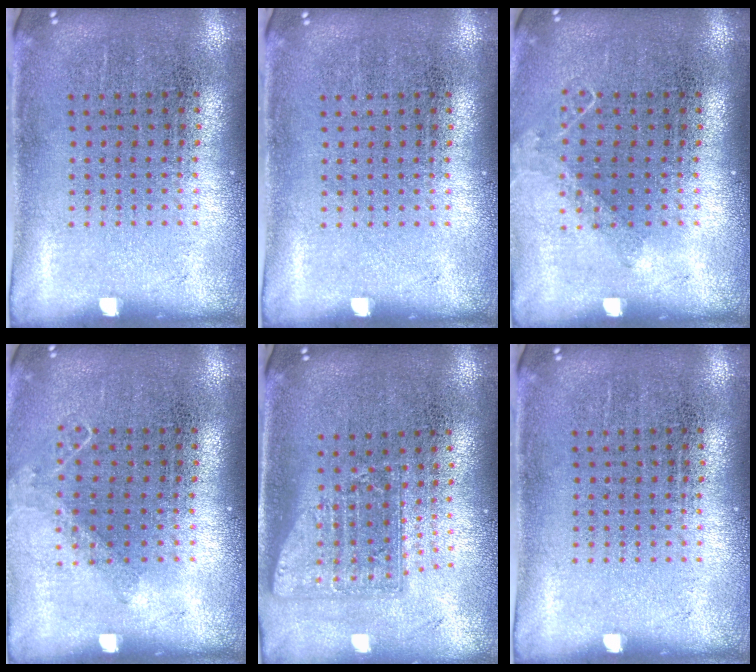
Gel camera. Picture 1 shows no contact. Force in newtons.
{"total": 0.0}
{"total": 0.9, "press": 0.9, "slide": 0.1}
{"total": 0.9, "press": 0.9, "slide": 0.1}
{"total": 1.7, "press": 1.3, "slide": 1.1}
{"total": 0.0}